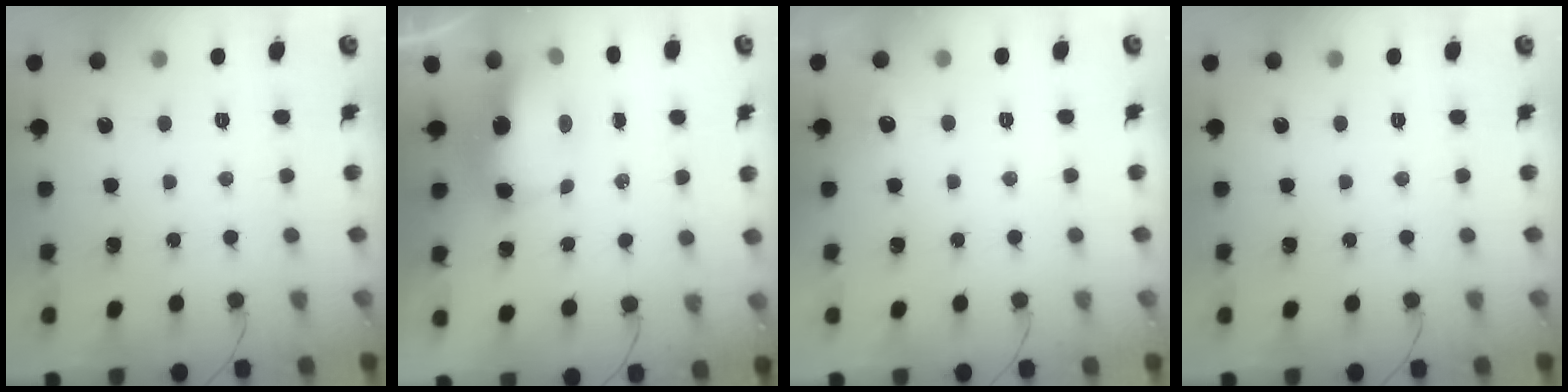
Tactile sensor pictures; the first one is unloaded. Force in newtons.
{"total": 9.0, "press": 8.9, "slide": 1.6}
{"total": 4.0, "press": 3.6, "slide": 1.8}
{"total": 0.0}